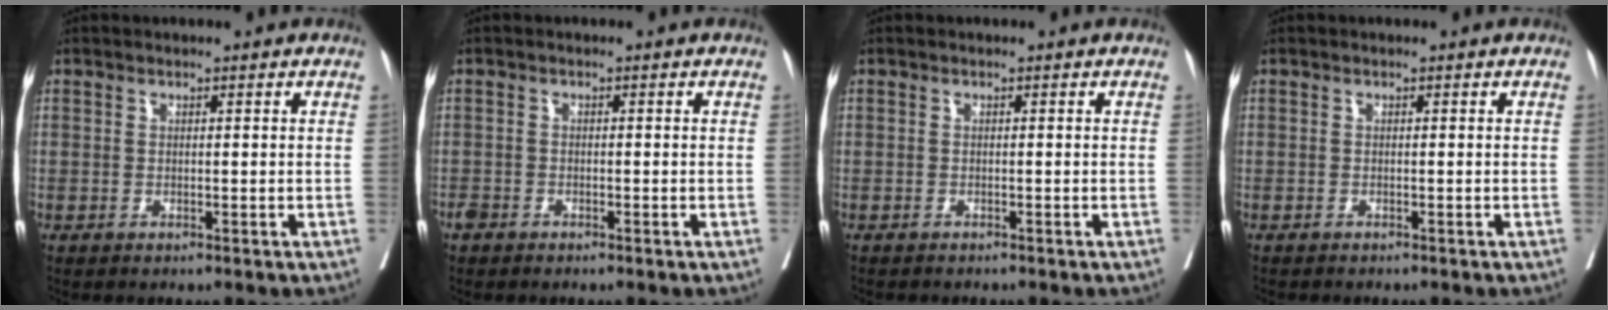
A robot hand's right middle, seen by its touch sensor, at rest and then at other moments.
{"total": 1.3, "force": [-1.1, 0.6, 0.4], "torque": [-0.010, 0.000, -0.022]}
{"total": 2.3, "force": [-2.1, 0.5, 0.8], "torque": [-0.017, -0.006, -0.025]}
{"total": 1.7, "force": [-1.6, 0.3, 0.6], "torque": [-0.015, -0.005, -0.020]}